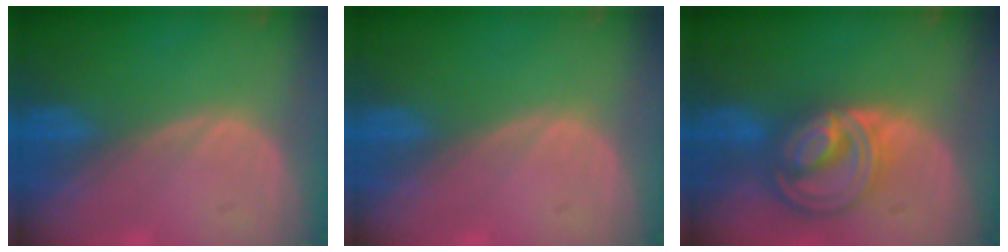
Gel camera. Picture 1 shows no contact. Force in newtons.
{"total": 0.0}
{"total": 8.7, "press": 7.4, "slide": 4.6}